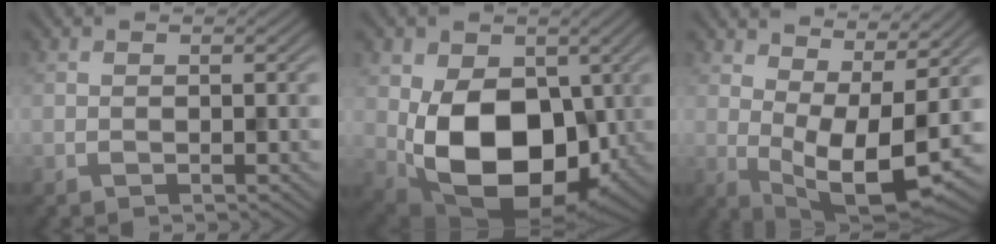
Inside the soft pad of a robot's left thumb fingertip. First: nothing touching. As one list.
[{"total": 14.6, "force": [-1.3, 9.8, 10.8], "torque": [-0.205, -0.032, -0.019]}, {"total": 11.5, "force": [2.5, 4.9, 10.1], "torque": [-0.168, -0.001, 0.048]}]